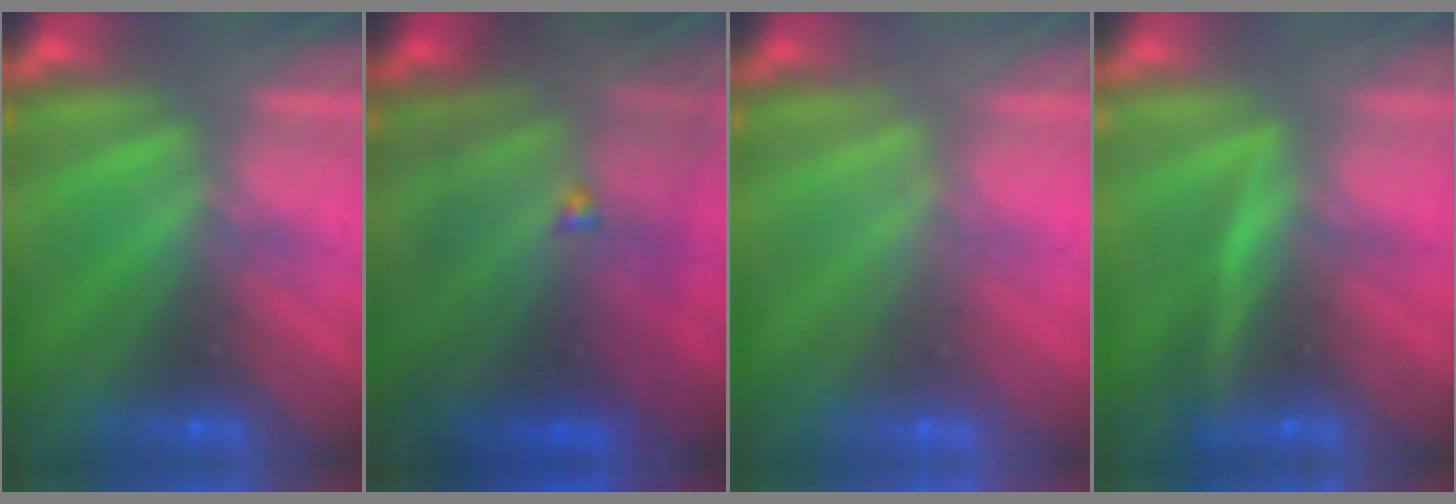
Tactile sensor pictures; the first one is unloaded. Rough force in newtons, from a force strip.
{"total": 7.4}
{"total": 1.9}
{"total": 2.9}